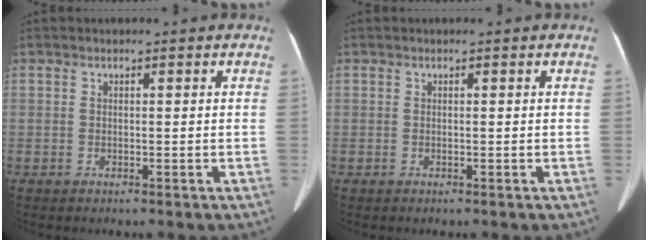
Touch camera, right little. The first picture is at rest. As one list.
[{"total": 0.0}]